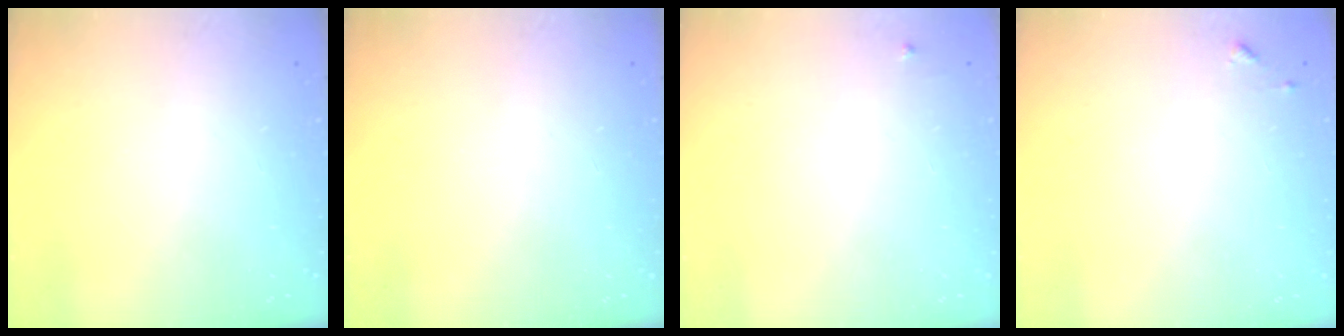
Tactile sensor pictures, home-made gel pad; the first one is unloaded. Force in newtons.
{"total": 0.0}
{"total": 3.2, "press": 3.2, "slide": 0.5}
{"total": 5.1, "press": 5.1, "slide": 0.4}